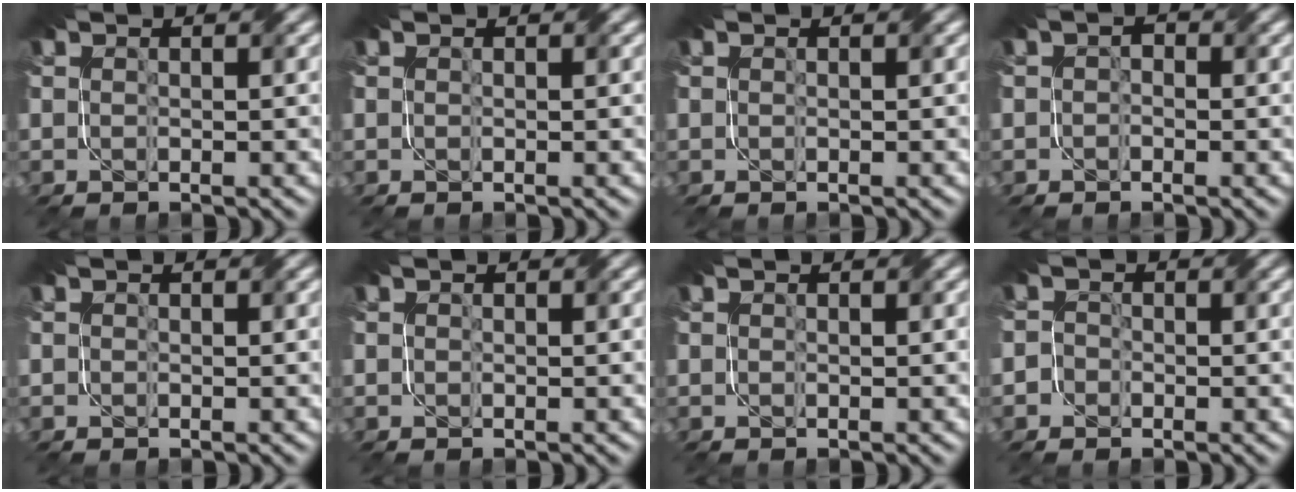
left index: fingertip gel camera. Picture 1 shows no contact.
{"total": 0.0}
{"total": 0.0}
{"total": 1.0, "force": [-0.2, 0.7, 0.7], "torque": [-0.013, -0.002, -0.008]}
{"total": 0.0}
{"total": 0.0}
{"total": 0.0}
{"total": 1.4, "force": [-0.4, 1.3, 0.2], "torque": [0.007, 0.003, -0.015]}